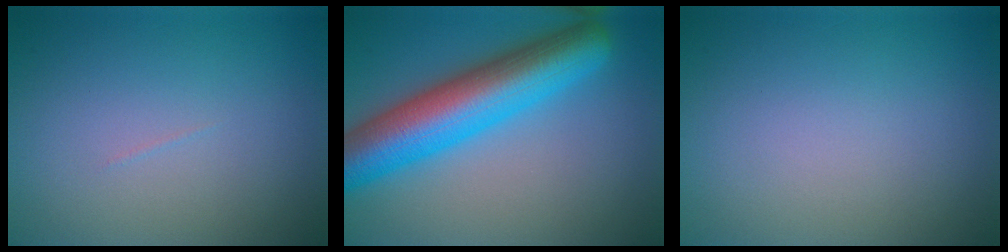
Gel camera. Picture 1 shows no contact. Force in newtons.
{"total": 10.3, "press": 10.3, "slide": 0.4}
{"total": 0.0}